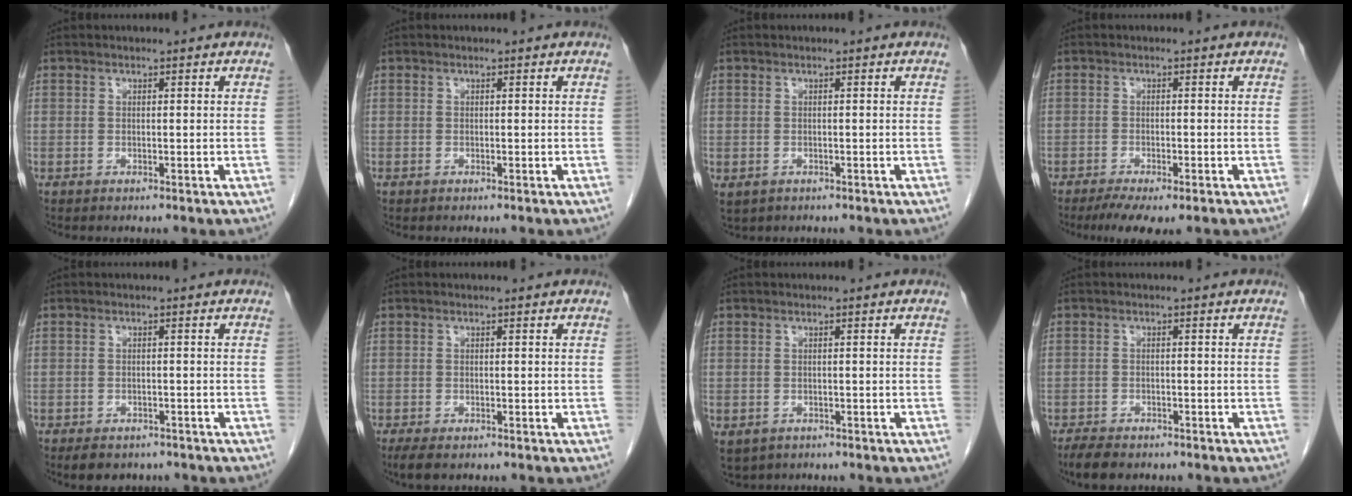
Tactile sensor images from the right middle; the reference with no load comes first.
{"total": 0.0}
{"total": 2.7, "force": [-1.3, 2.0, 1.2], "torque": [-0.024, -0.005, -0.010]}
{"total": 6.3, "force": [-4.5, 1.4, 4.2], "torque": [-0.064, -0.015, -0.067]}
{"total": 5.6, "force": [-4.4, 2.8, 1.9], "torque": [-0.025, -0.001, -0.056]}
{"total": 3.0, "force": [-2.0, 1.1, 1.8], "torque": [-0.036, -0.008, -0.029]}
{"total": 4.8, "force": [-2.8, 3.5, 1.8], "torque": [-0.035, -0.005, -0.037]}
{"total": 4.5, "force": [-3.6, 1.7, 2.0], "torque": [-0.035, -0.006, -0.056]}